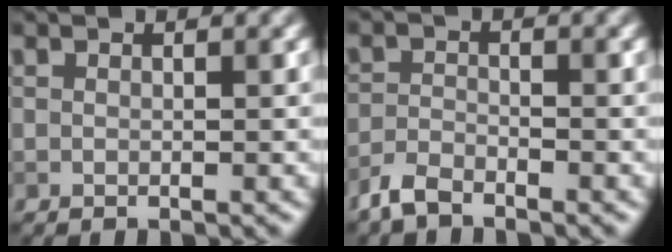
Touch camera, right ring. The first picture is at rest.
{"total": 2.3, "force": [-2.1, 0.6, 0.8], "torque": [-0.019, 0.000, -0.050]}